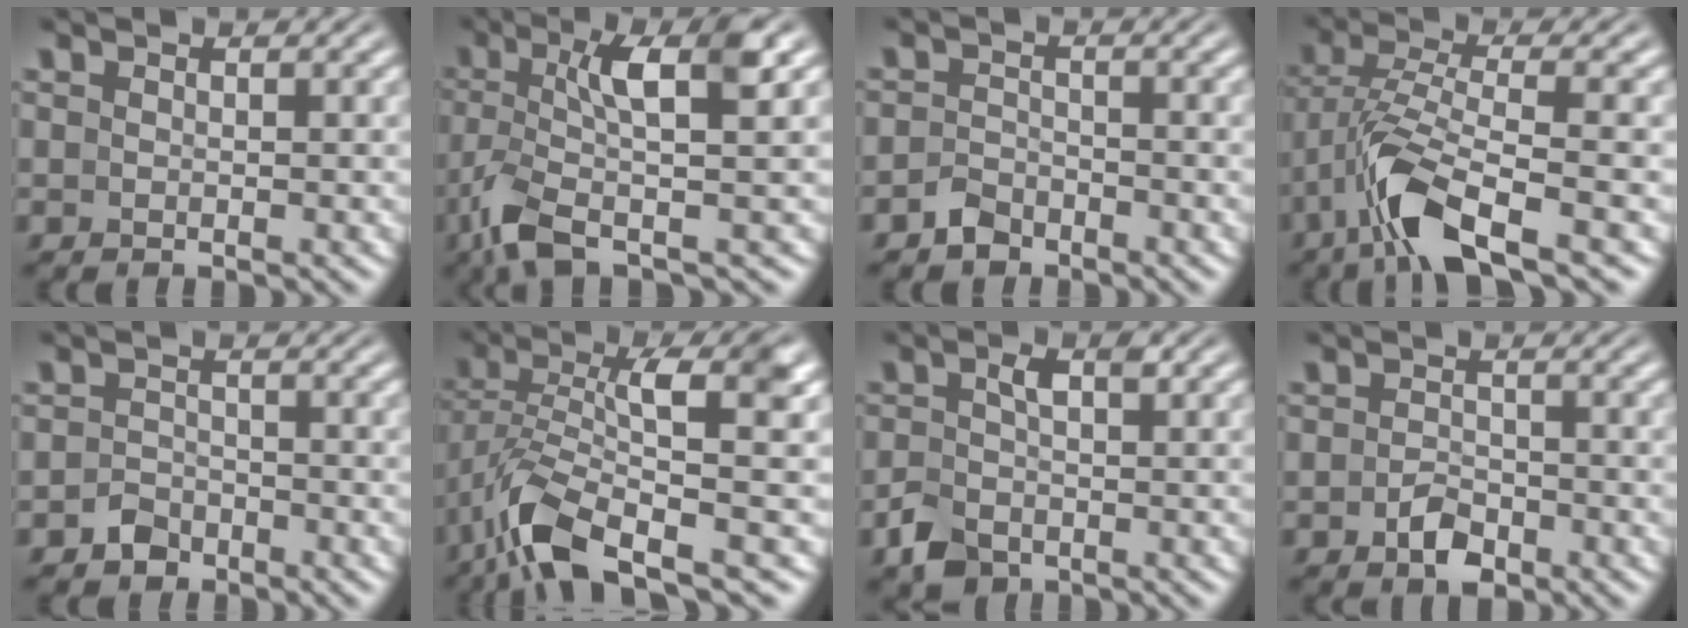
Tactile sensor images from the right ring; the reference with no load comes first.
{"total": 6.1, "force": [-1.4, 1.3, 5.8], "torque": [-0.120, -0.015, -0.006]}
{"total": 2.4, "force": [-2.2, 0.7, 0.0], "torque": [-0.003, -0.009, -0.037]}
{"total": 6.1, "force": [-1.9, 2.2, 5.3], "torque": [-0.118, -0.026, -0.017]}
{"total": 2.4, "force": [-2.1, 1.2, -0.1], "torque": [-0.001, -0.010, -0.034]}
{"total": 7.7, "force": [-2.4, 2.7, 6.8], "torque": [-0.138, -0.027, -0.018]}
{"total": 2.9, "force": [-1.4, 1.7, 1.9], "torque": [-0.034, -0.010, -0.018]}
{"total": 2.3, "force": [-1.6, 1.1, 1.3], "torque": [-0.013, -0.005, -0.026]}